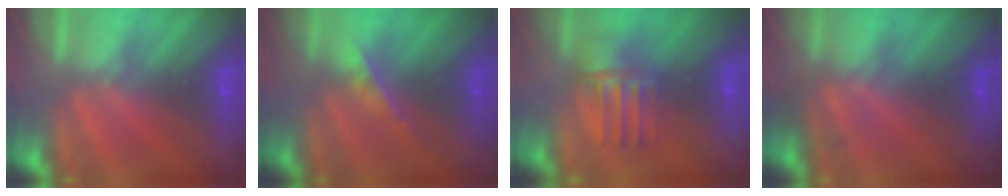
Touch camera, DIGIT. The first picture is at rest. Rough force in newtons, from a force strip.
{"total": 2.0}
{"total": 4.7}
{"total": 4.6}